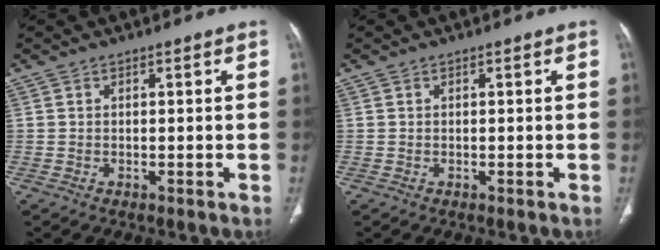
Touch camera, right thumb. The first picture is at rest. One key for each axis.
{"total": 0.0}